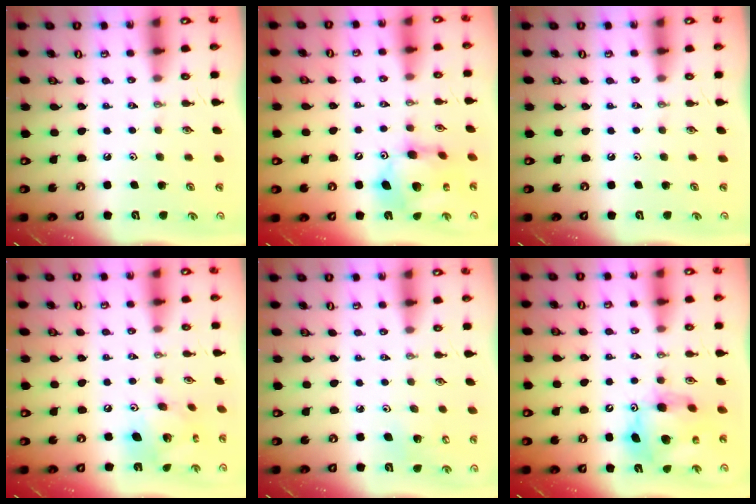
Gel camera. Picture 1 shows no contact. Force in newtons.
{"total": 13.8, "press": 13.7, "slide": 1.2}
{"total": 0.0}
{"total": 13.4, "press": 13.4, "slide": 1.4}
{"total": 4.8, "press": 4.6, "slide": 1.3}
{"total": 13.3, "press": 13.3, "slide": 1.2}